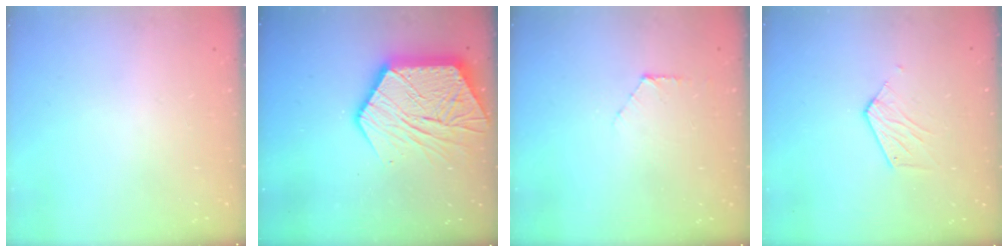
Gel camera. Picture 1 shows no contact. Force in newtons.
{"total": 21.3, "press": 21.2, "slide": 1.8}
{"total": 4.4, "press": 4.4, "slide": 0.4}
{"total": 5.3, "press": 5.3, "slide": 0.4}